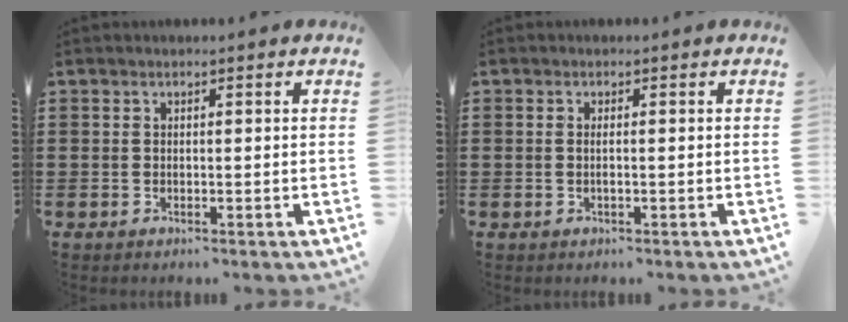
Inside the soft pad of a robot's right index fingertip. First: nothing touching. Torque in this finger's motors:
{"motor_torque": [-0.12, 0.04, 0.06, -0.01]}